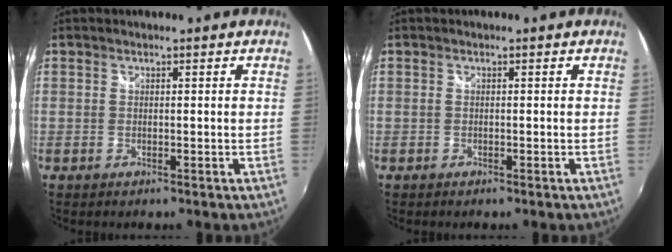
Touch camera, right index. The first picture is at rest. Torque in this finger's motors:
{"motor_torque": [0.13, -0.12, 0.03, 0.00]}